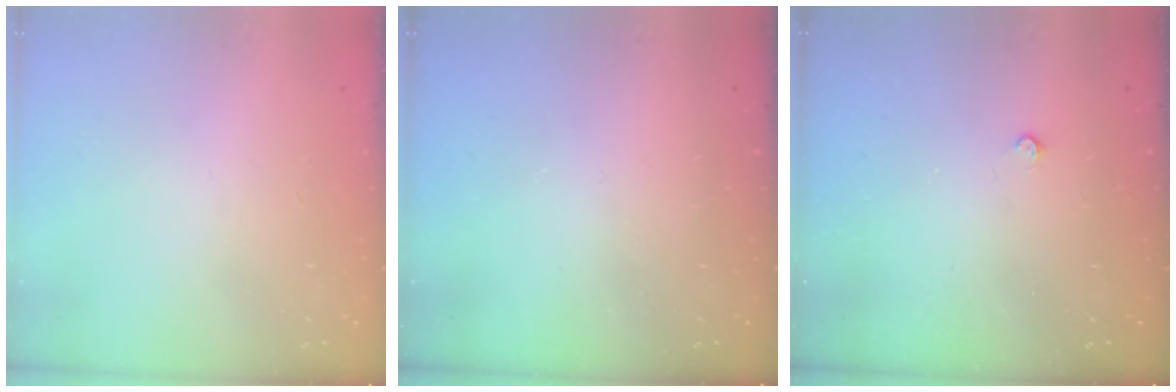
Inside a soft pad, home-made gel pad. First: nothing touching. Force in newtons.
{"total": 0.0}
{"total": 2.0, "press": 1.9, "slide": 0.3}